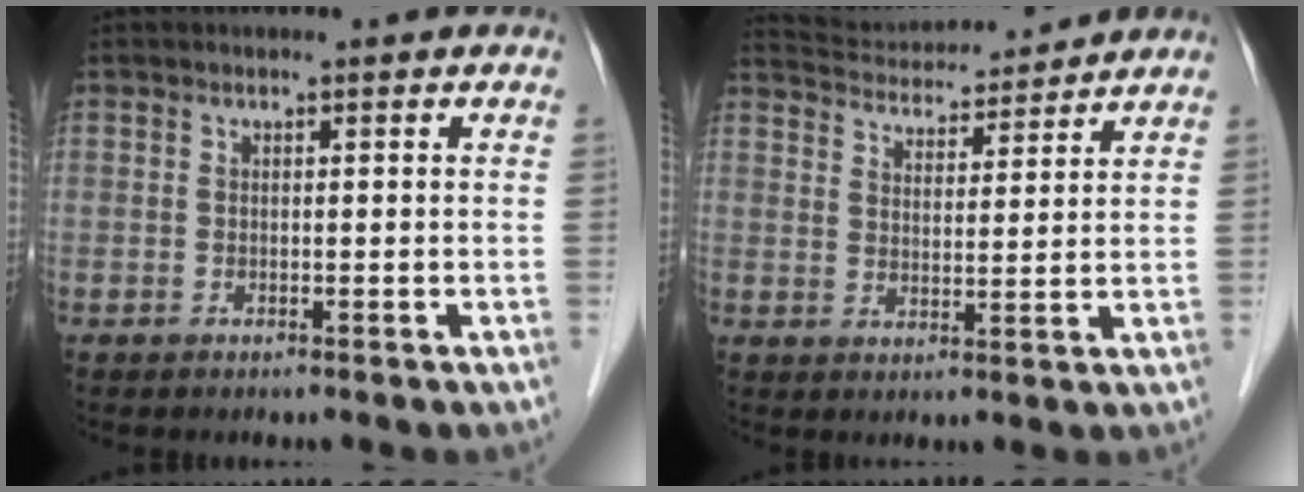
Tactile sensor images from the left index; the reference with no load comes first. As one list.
[{"total": 12.1, "force": [11.7, 1.1, 2.8], "torque": [-0.057, 0.021, 0.183]}]